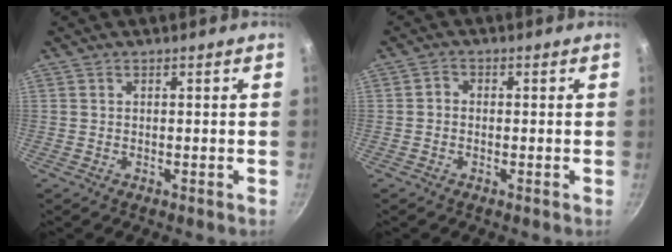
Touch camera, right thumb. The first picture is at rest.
{"total": 1.6, "force": [-0.3, 1.3, 0.8], "torque": [-0.014, 0.008, -0.011]}